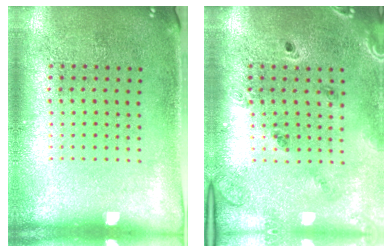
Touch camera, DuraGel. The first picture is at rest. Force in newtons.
{"total": 1.4, "press": 1.4, "slide": 0.2}